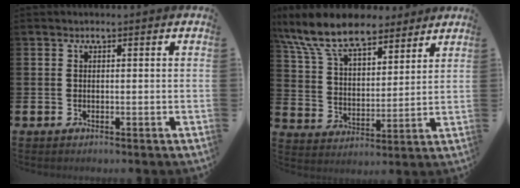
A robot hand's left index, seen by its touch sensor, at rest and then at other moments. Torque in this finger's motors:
{"motor_torque": [1.82, -0.32, 1.02, 0.21]}